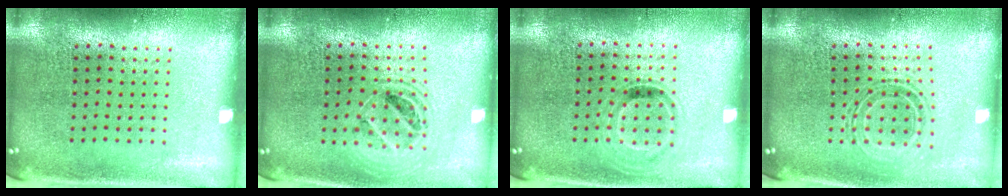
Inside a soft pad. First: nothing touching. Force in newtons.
{"total": 1.4, "press": 1.2, "slide": 0.7}
{"total": 0.9, "press": 0.8, "slide": 0.4}
{"total": 0.6, "press": 0.5, "slide": 0.3}